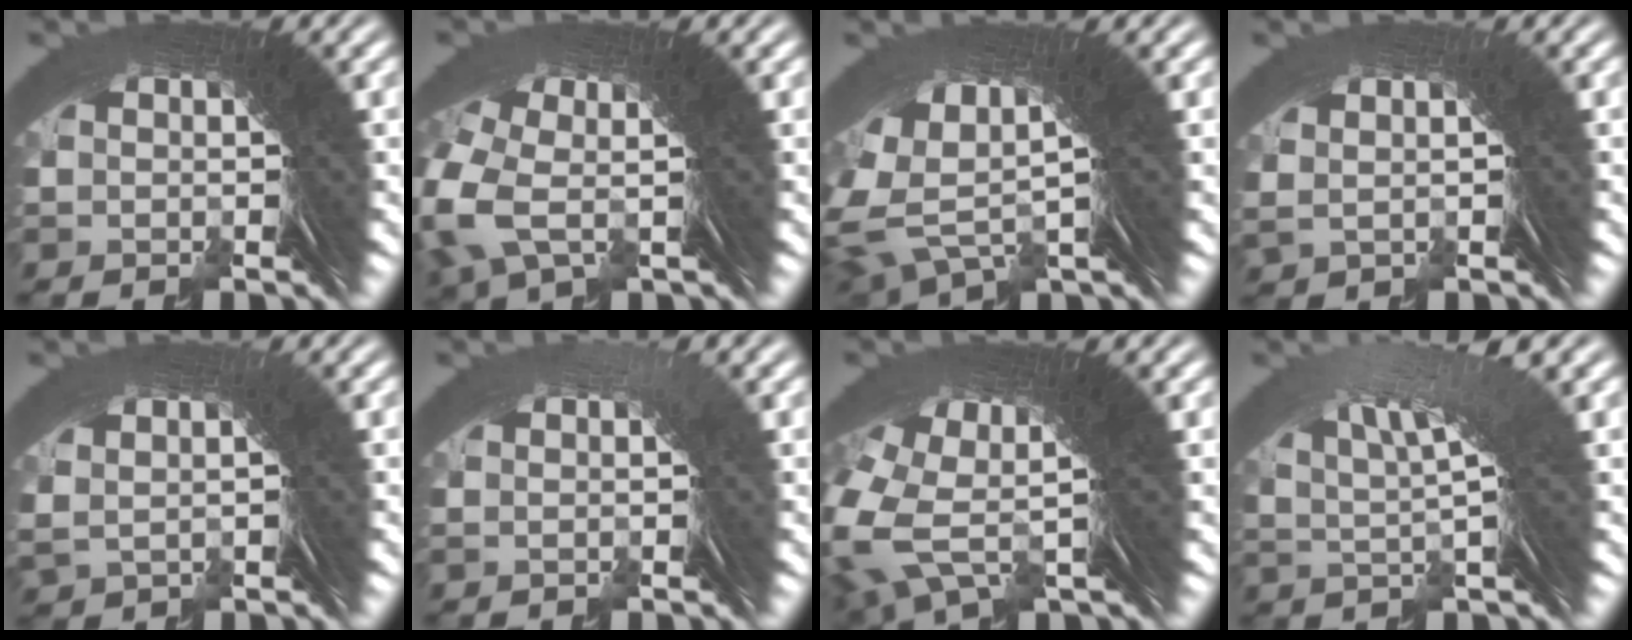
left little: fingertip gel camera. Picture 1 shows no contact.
{"total": 5.1, "force": [0.7, 3.1, 4.0], "torque": [-0.108, -0.016, 0.019]}
{"total": 11.3, "force": [4.0, 6.8, 8.0], "torque": [-0.161, 0.005, 0.061]}
{"total": 0.9, "force": [0.8, -0.1, 0.5], "torque": [-0.001, 0.007, 0.021]}
{"total": 1.2, "force": [0.9, 0.3, 0.6], "torque": [-0.008, 0.004, 0.026]}
{"total": 0.8, "force": [0.1, 0.1, 0.8], "torque": [-0.001, 0.023, -0.007]}
{"total": 10.3, "force": [3.3, 6.0, 7.7], "torque": [-0.165, -0.003, 0.051]}
{"total": 5.0, "force": [2.5, 0.2, 4.3], "torque": [-0.054, 0.014, 0.041]}